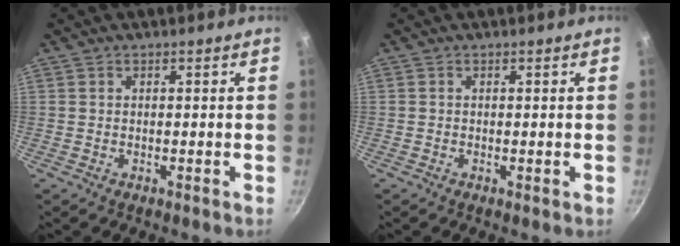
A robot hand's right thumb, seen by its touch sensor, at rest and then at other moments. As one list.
[{"total": 0.0}]